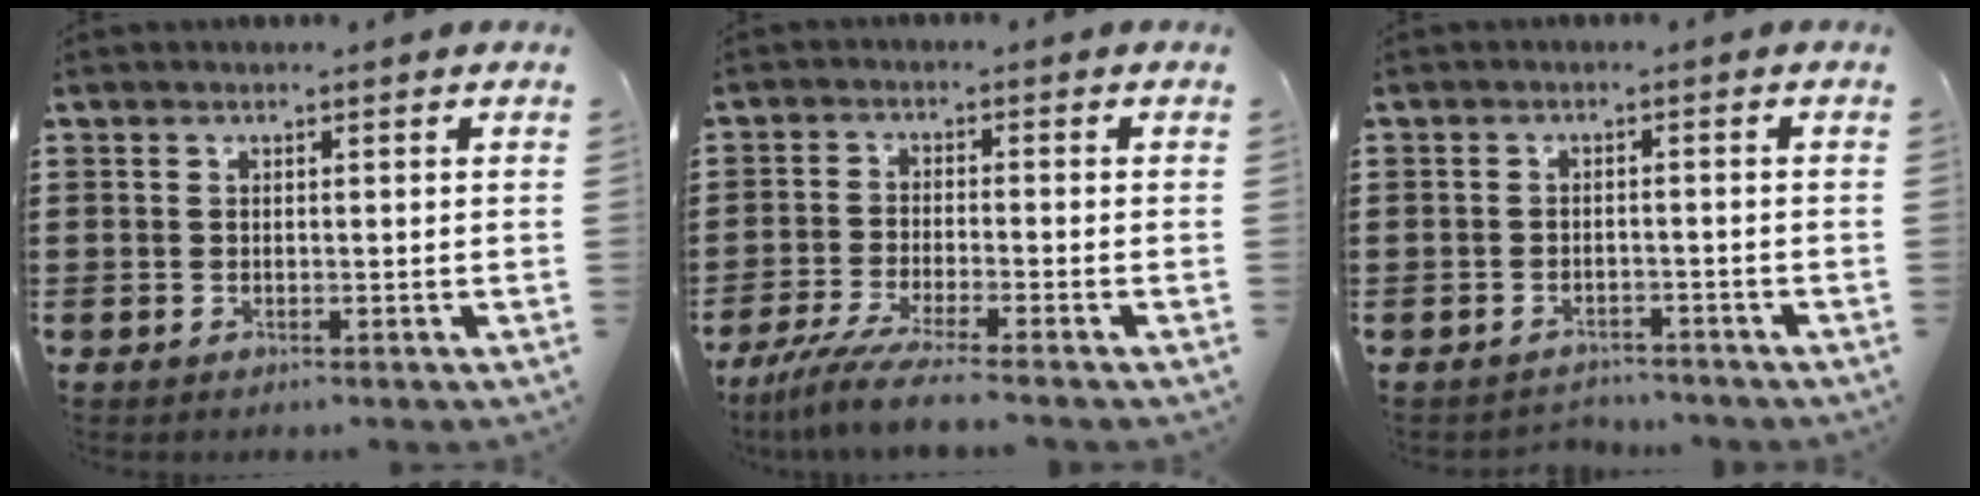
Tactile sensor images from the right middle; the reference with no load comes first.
{"total": 5.7, "force": [-4.9, -0.4, 3.0], "torque": [-0.077, -0.025, -0.095]}
{"total": 2.2, "force": [-2.1, 0.3, -0.3], "torque": [-0.003, -0.003, -0.049]}